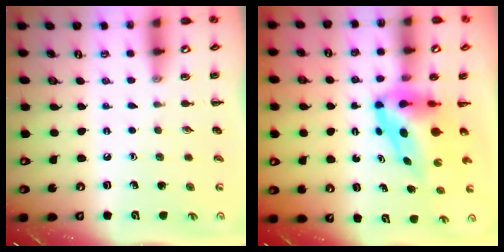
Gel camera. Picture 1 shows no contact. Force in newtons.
{"total": 7.5, "press": 7.2, "slide": 2.2}